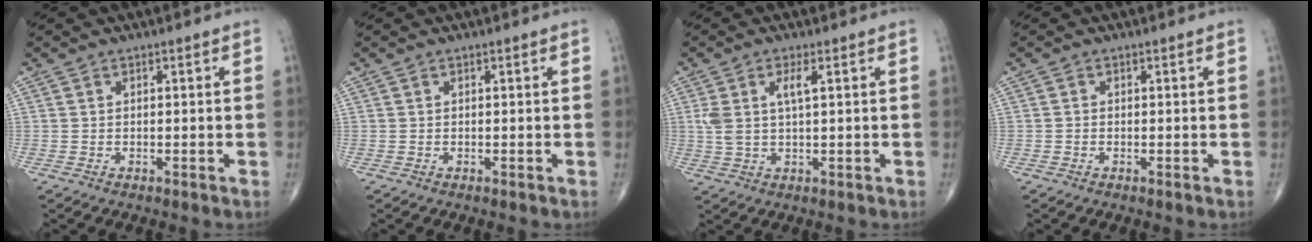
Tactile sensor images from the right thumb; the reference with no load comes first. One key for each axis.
{"total": 0.0}
{"total": 5.1, "fx": 1.5, "fy": 1.6, "fz": 4.6, "tx": -0.109, "ty": 0.001, "tz": 0.034}
{"total": 0.0}